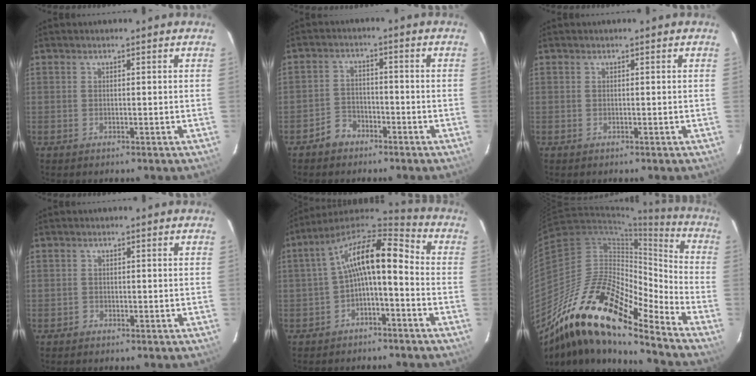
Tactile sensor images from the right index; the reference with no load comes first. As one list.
[{"total": 4.4, "force": [-3.2, 3.0, 0.5], "torque": [-0.018, 0.016, -0.057]}, {"total": 0.0}, {"total": 0.8, "force": [-0.5, 0.6, -0.2], "torque": [0.003, 0.005, -0.009]}, {"total": 11.8, "force": [-1.9, 4.5, 10.7], "torque": [-0.207, 0.032, -0.037]}, {"total": 21.8, "force": [-15.6, 5.0, 14.4], "torque": [-0.248, -0.022, -0.302]}]